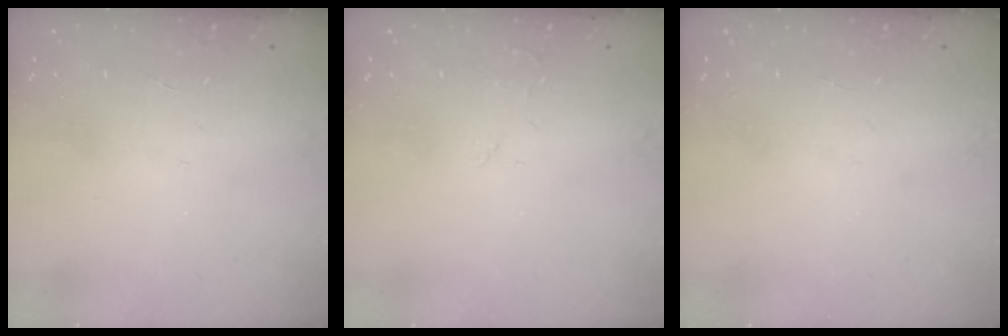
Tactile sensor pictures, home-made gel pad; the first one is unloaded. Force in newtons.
{"total": 2.5, "press": 2.5, "slide": 0.4}
{"total": 0.0}